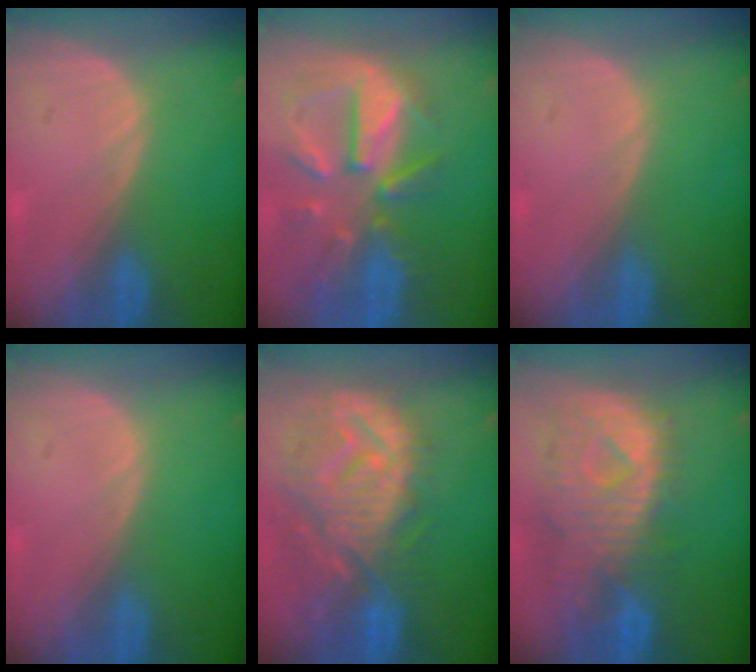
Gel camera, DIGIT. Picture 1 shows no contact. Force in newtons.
{"total": 11.0, "press": 9.7, "slide": 5.3}
{"total": 0.0}
{"total": 0.0}
{"total": 12.5, "press": 11.1, "slide": 5.7}
{"total": 11.2, "press": 9.7, "slide": 5.6}